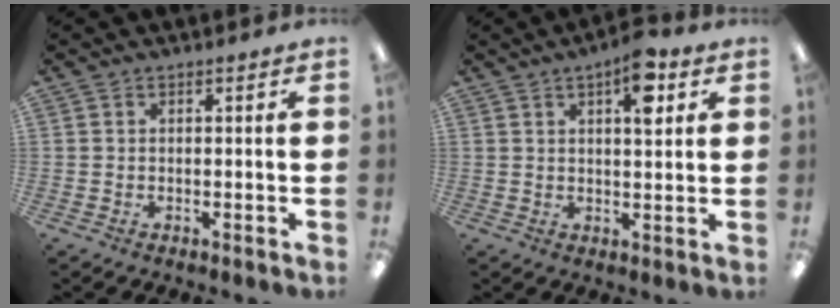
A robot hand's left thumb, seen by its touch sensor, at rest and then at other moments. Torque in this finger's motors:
{"motor_torque": [0.05, 0.22, -0.37, 0.25, 0.10]}